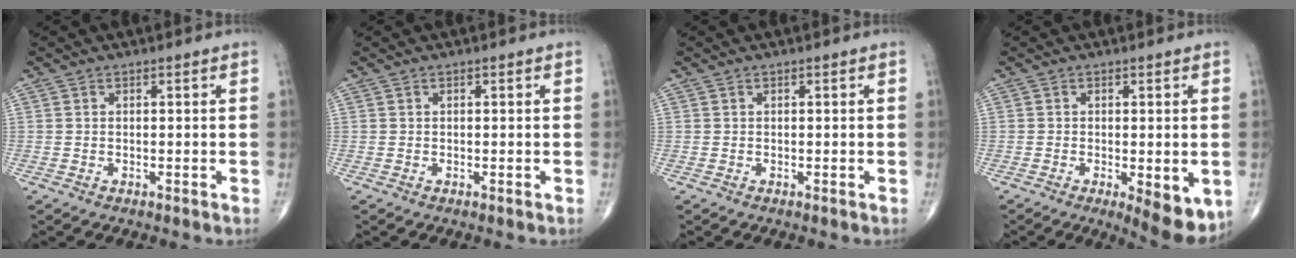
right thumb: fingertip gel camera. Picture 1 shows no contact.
{"total": 0.0}
{"total": 0.0}
{"total": 7.9, "force": [-2.3, 2.7, 7.1], "torque": [-0.090, -0.018, -0.030]}